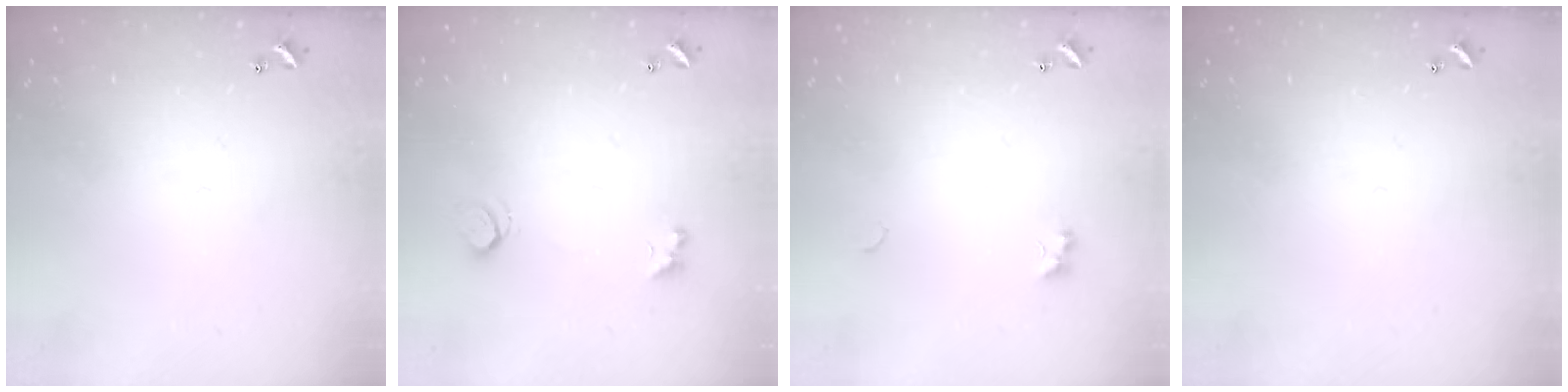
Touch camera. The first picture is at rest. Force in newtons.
{"total": 1.8, "press": 1.8, "slide": 0.5}
{"total": 1.8, "press": 1.7, "slide": 0.4}
{"total": 0.0}